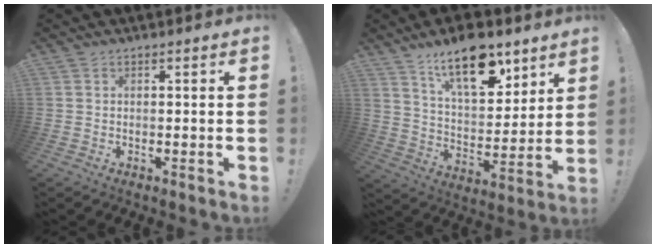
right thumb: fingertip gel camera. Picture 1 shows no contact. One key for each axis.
{"total": 17.7, "fx": 11.7, "fy": 8.1, "fz": 10.6, "tx": -0.158, "ty": -0.069, "tz": 0.202}